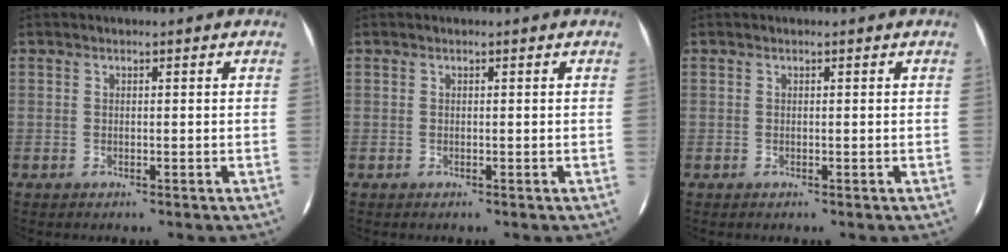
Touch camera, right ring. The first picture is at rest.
{"total": 0.0}
{"total": 0.0}